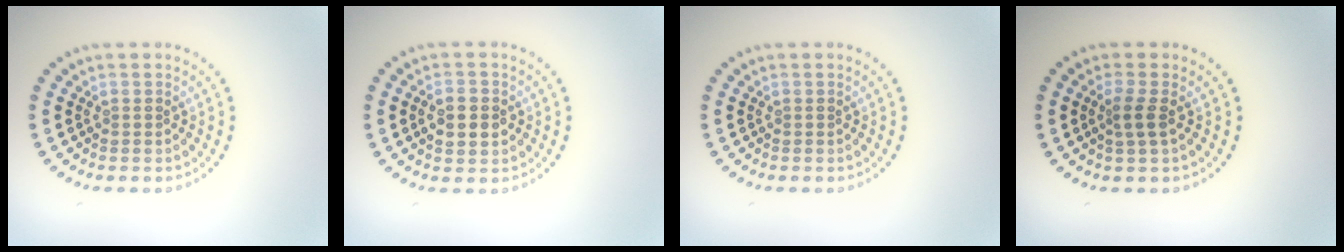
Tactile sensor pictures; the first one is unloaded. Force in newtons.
{"total": 2.9, "press": 2.9, "slide": 0.0}
{"total": 0.0}
{"total": 1.7, "press": 1.4, "slide": 1.0}